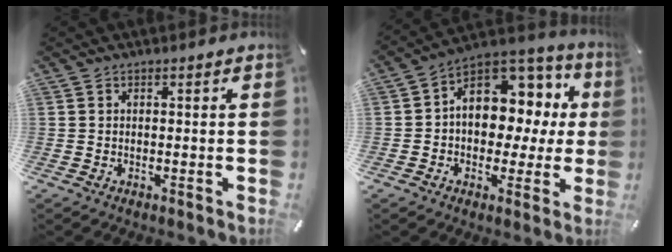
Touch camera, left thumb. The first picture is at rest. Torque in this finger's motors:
{"motor_torque": [0.75, 0.76, 0.91, 0.63, 0.13]}